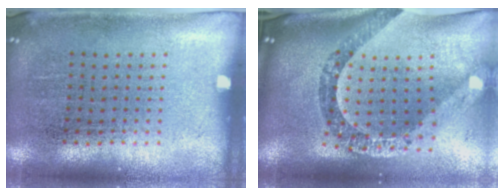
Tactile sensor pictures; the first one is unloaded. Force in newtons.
{"total": 2.6, "press": 2.0, "slide": 1.6}